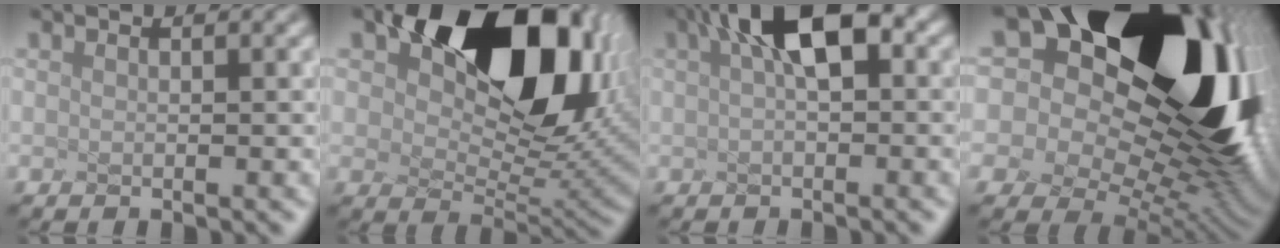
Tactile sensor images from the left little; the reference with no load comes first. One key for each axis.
{"total": 11.4, "fx": 4.0, "fy": 7.1, "fz": 7.9, "tx": -0.131, "ty": -0.014, "tz": 0.113}
{"total": 4.3, "fx": 0.5, "fy": 1.1, "fz": 4.1, "tx": -0.094, "ty": 0.005, "tz": 0.044}
{"total": 21.5, "fx": 9.4, "fy": 13.7, "fz": 13.6, "tx": -0.249, "ty": 0.064, "tz": 0.181}